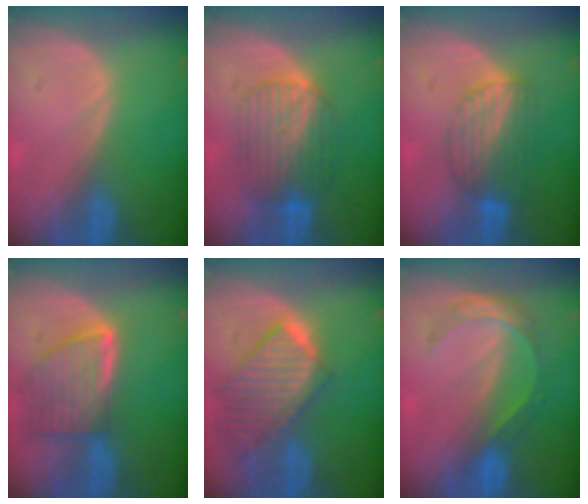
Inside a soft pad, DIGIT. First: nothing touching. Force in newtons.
{"total": 7.1, "press": 7.1, "slide": 0.2}
{"total": 6.6, "press": 6.3, "slide": 2.0}
{"total": 8.1, "press": 7.2, "slide": 3.6}
{"total": 9.9, "press": 8.7, "slide": 4.7}
{"total": 5.7, "press": 4.9, "slide": 2.9}